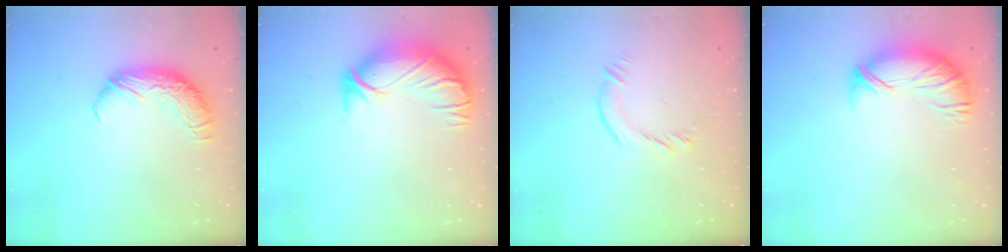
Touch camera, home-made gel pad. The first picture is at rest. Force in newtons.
{"total": 3.0, "press": 0.3, "slide": 3.0}
{"total": 4.3, "press": 4.2, "slide": 0.6}
{"total": 3.9, "press": 3.4, "slide": 2.0}